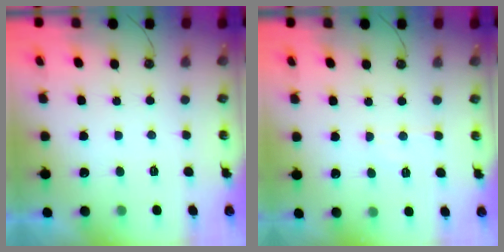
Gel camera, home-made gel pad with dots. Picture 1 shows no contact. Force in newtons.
{"total": 5.5, "press": 5.5, "slide": 0.7}